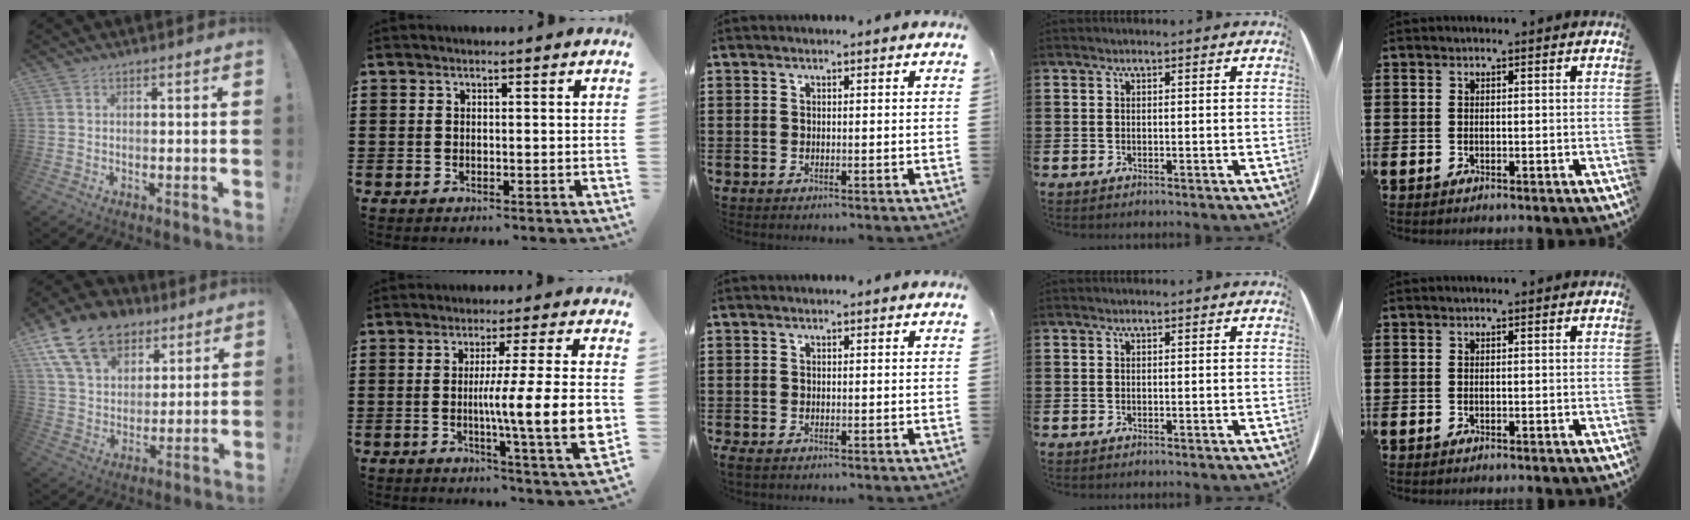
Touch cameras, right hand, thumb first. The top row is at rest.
{"thumb": {"total": 18.7, "force": [10.4, 12.4, 9.2], "torque": [-0.159, -0.051, 0.196]}, "index": {"total": 12.0, "force": [-0.8, 0.1, 12.0], "torque": [-0.206, -0.023, -0.022]}, "middle": {"total": 0.6, "force": [-0.4, 0.2, 0.4], "torque": [-0.009, -0.003, -0.006]}}